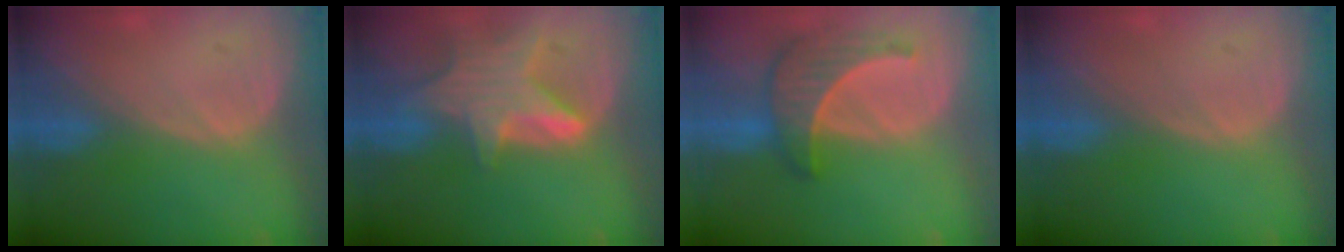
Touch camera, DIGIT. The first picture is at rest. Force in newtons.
{"total": 8.1, "press": 7.3, "slide": 3.6}
{"total": 6.5, "press": 6.5, "slide": 0.3}
{"total": 0.0}